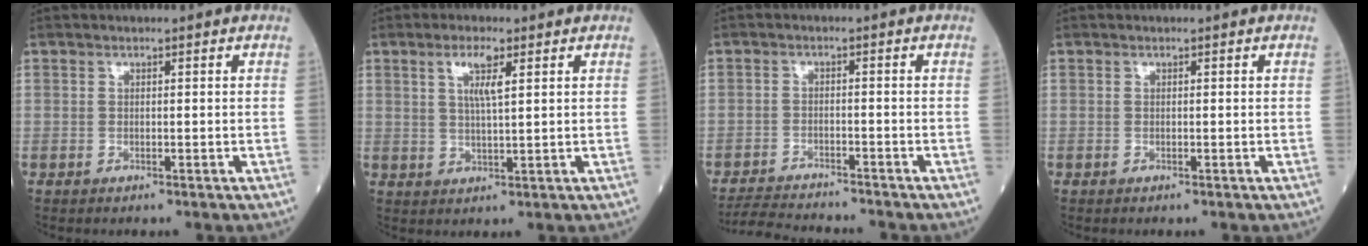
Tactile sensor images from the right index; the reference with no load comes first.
{"total": 4.3, "force": [1.9, 0.5, 3.9], "torque": [-0.075, 0.001, 0.035]}
{"total": 6.7, "force": [-6.5, 0.2, 1.3], "torque": [-0.019, -0.015, -0.112]}
{"total": 0.0}